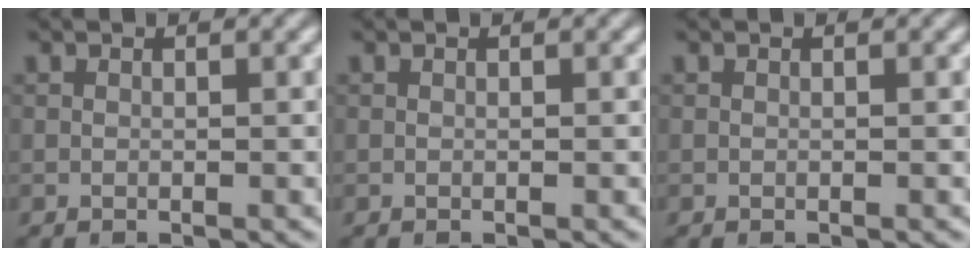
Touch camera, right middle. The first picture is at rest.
{"total": 0.0}
{"total": 0.0}